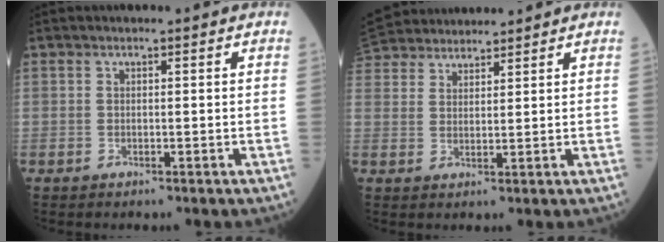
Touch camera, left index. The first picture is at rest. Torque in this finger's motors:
{"motor_torque": [0.89, -1.25, 0.27, 0.08]}